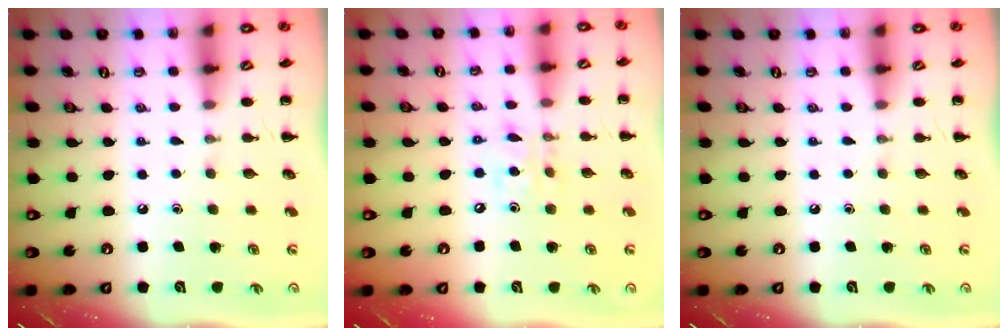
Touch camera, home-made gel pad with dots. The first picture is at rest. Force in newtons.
{"total": 7.4, "press": 7.3, "slide": 1.4}
{"total": 0.0}